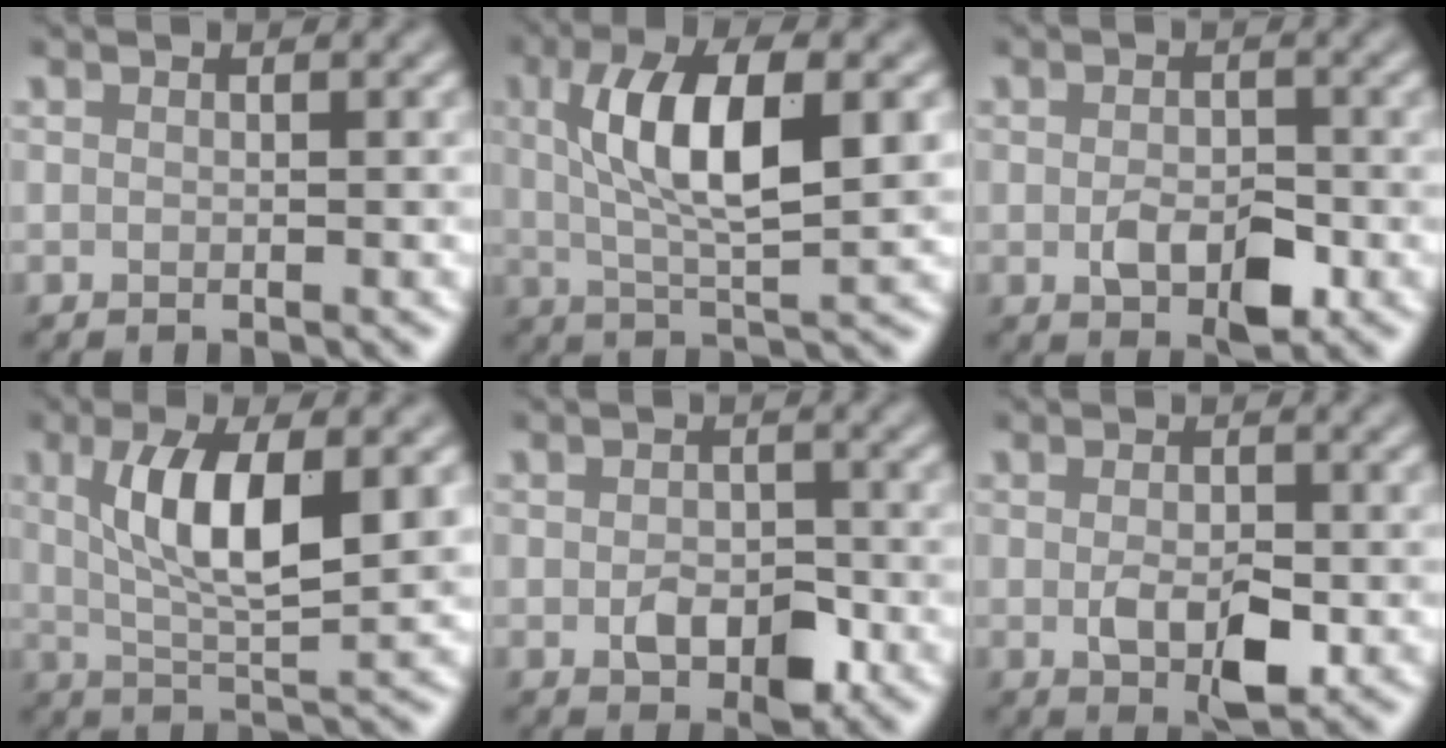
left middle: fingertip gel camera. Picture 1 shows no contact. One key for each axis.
{"total": 8.0, "fx": 1.5, "fy": 2.6, "fz": 7.4, "tx": -0.131, "ty": 0.002, "tz": 0.027}
{"total": 3.3, "fx": -1.0, "fy": 2.0, "fz": 2.5, "tx": -0.041, "ty": -0.005, "tz": -0.016}
{"total": 6.9, "fx": 1.4, "fy": 2.2, "fz": 6.4, "tx": -0.120, "ty": -0.001, "tz": 0.028}
{"total": 3.1, "fx": -0.9, "fy": 2.1, "fz": 2.1, "tx": -0.029, "ty": -0.005, "tz": -0.017}
{"total": 3.9, "fx": -0.7, "fy": 2.1, "fz": 3.2, "tx": -0.061, "ty": -0.006, "tz": -0.010}